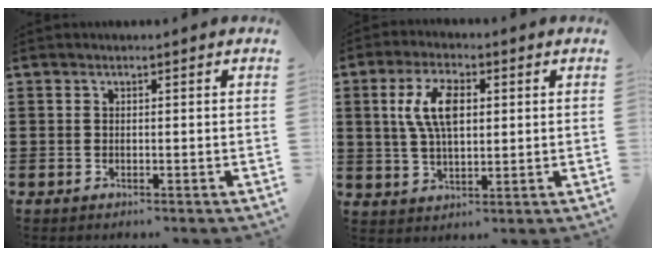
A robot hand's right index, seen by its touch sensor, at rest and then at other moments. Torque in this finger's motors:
{"motor_torque": [0.76, -0.37, 0.40, 0.21]}